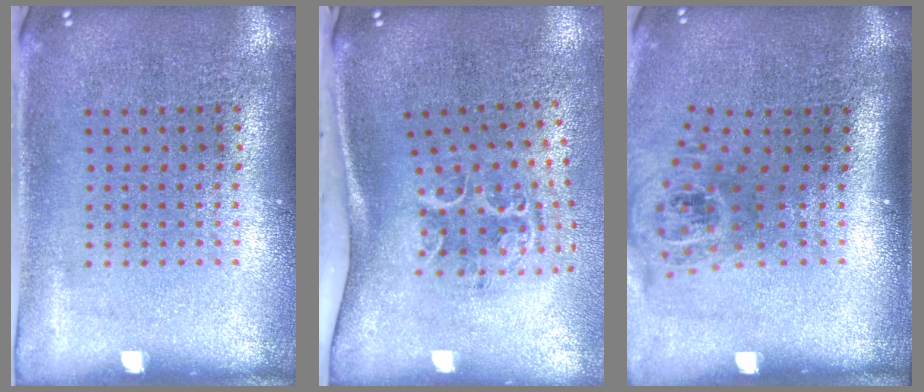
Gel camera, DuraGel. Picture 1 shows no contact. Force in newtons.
{"total": 1.6, "press": 1.3, "slide": 1.0}
{"total": 1.7, "press": 1.2, "slide": 1.2}